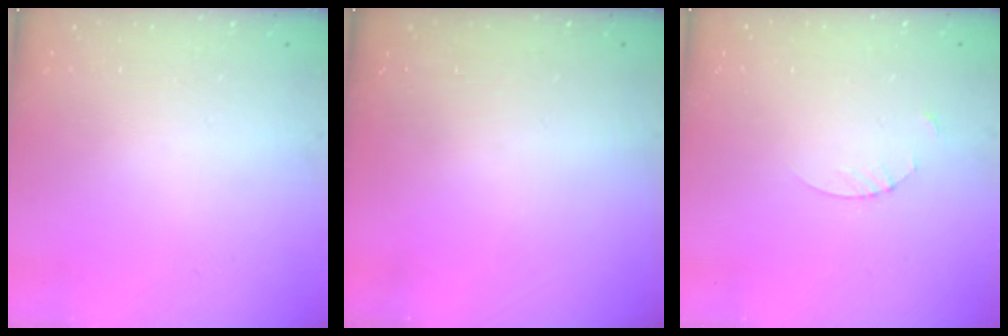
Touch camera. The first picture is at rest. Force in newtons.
{"total": 0.0}
{"total": 1.8, "press": 1.8, "slide": 0.2}